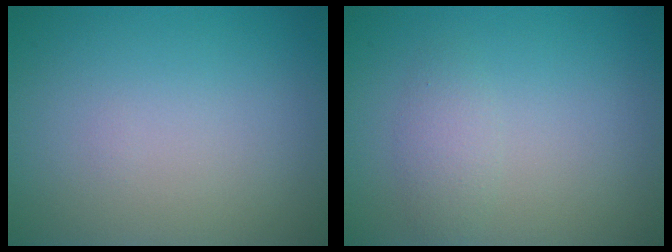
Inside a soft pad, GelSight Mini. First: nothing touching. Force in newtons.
{"total": 1.6, "press": 1.6, "slide": 0.1}